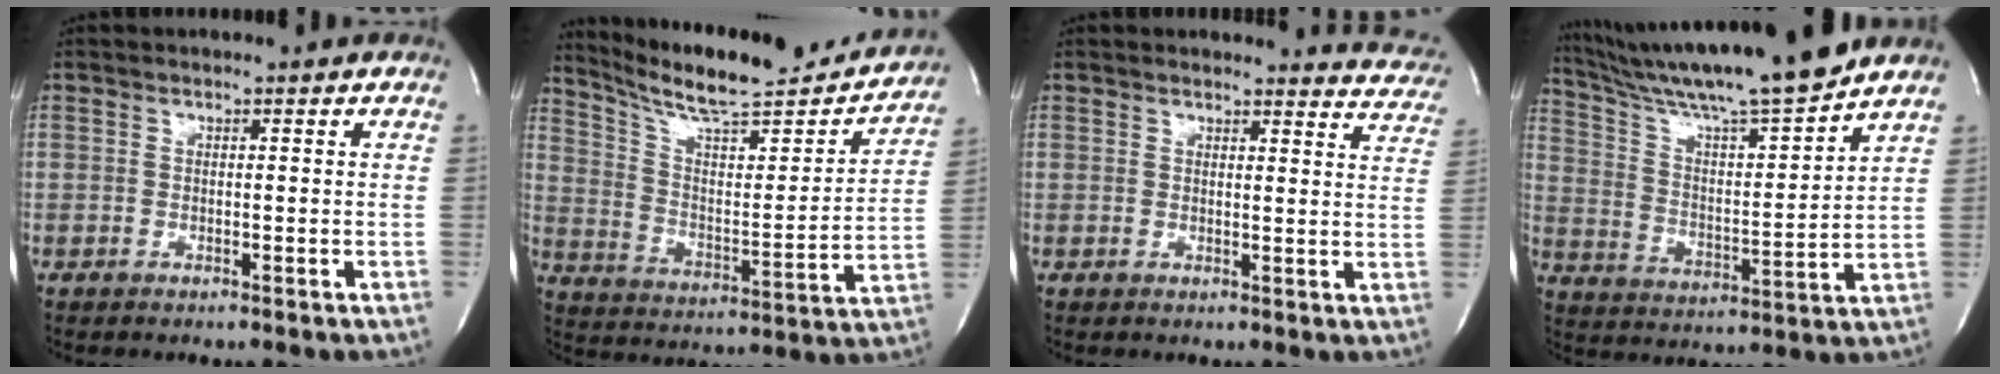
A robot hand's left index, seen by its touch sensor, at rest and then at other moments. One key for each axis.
{"total": 22.2, "fx": 19.9, "fy": 2.9, "fz": 9.5, "tx": -0.149, "ty": -0.026, "tz": 0.291}
{"total": 7.5, "fx": 7.4, "fy": 1.1, "fz": 0.1, "tx": 0.025, "ty": -0.056, "tz": 0.044}
{"total": 17.0, "fx": 14.9, "fy": -0.9, "fz": 8.2, "tx": -0.148, "ty": -0.012, "tz": 0.249}